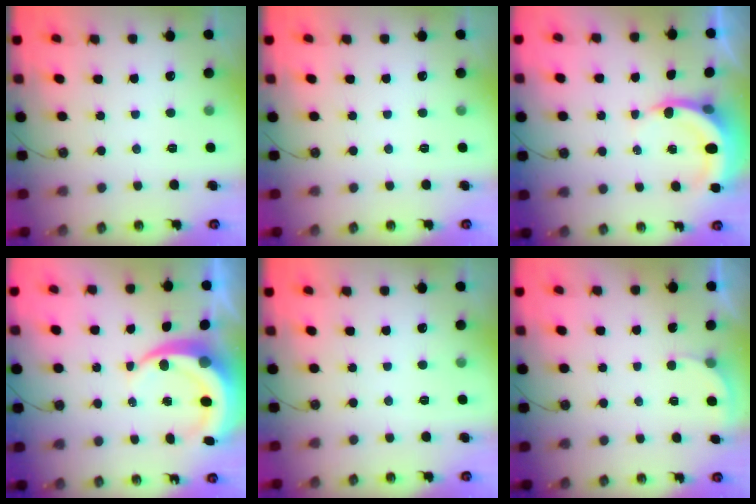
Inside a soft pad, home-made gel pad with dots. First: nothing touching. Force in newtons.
{"total": 0.0}
{"total": 5.6, "press": 5.6, "slide": 0.6}
{"total": 9.1, "press": 9.1, "slide": 1.1}
{"total": 0.0}
{"total": 1.9, "press": 1.9, "slide": 0.2}